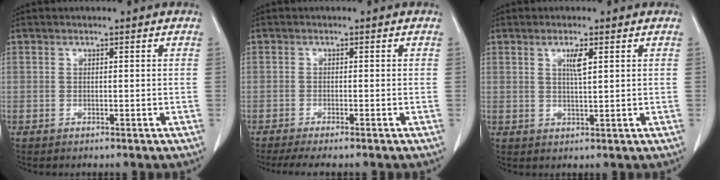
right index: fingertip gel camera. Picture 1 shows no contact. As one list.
[{"total": 5.2, "force": [-4.4, 0.1, 2.8], "torque": [-0.035, -0.010, -0.069]}, {"total": 2.7, "force": [1.1, 0.2, 2.4], "torque": [-0.047, -0.002, 0.021]}]